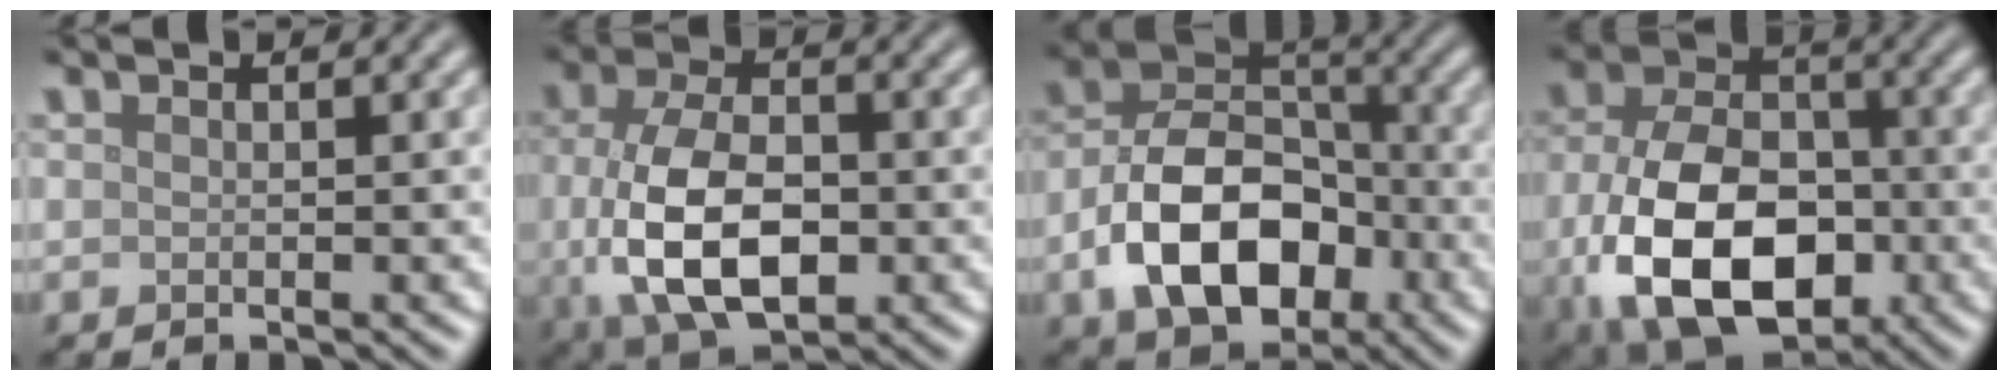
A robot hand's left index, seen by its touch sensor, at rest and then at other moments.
{"total": 9.6, "force": [-1.3, 5.6, 7.7], "torque": [-0.165, -0.019, -0.016]}
{"total": 10.1, "force": [-3.4, 6.6, 6.9], "torque": [-0.124, 0.005, -0.063]}
{"total": 13.5, "force": [-3.7, 8.6, 9.6], "torque": [-0.205, -0.041, -0.064]}